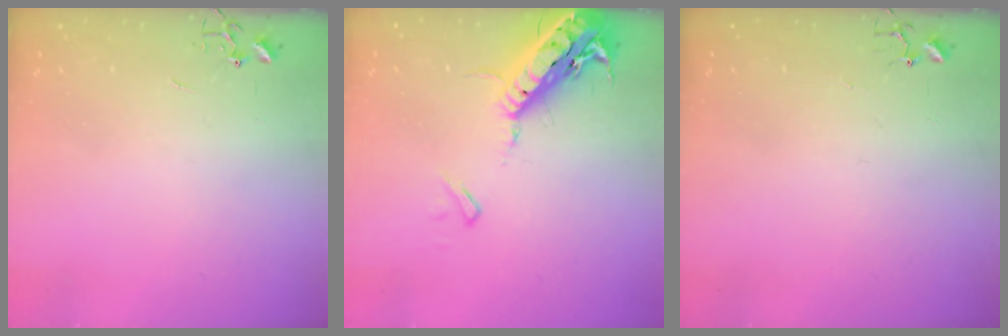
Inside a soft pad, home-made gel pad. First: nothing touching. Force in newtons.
{"total": 19.4, "press": 19.0, "slide": 4.2}
{"total": 4.1, "press": 4.1, "slide": 0.2}